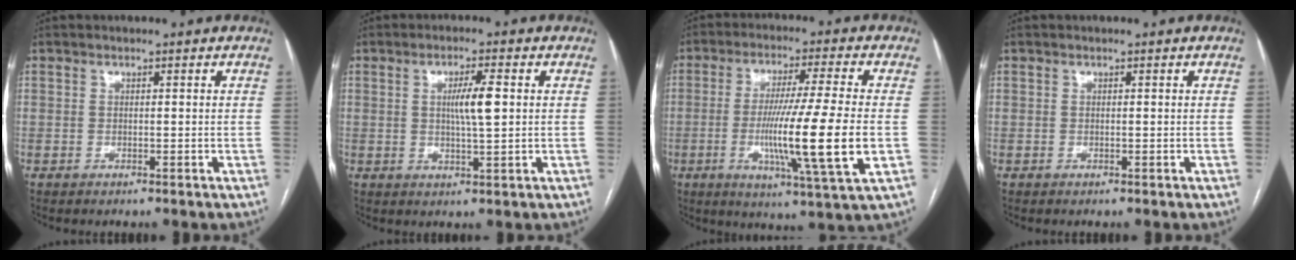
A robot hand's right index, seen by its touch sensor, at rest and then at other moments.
{"total": 5.1, "force": [0.8, 0.3, 5.0], "torque": [-0.088, -0.001, 0.013]}
{"total": 15.7, "force": [-2.6, -1.0, 15.4], "torque": [-0.277, -0.025, -0.050]}
{"total": 0.0}